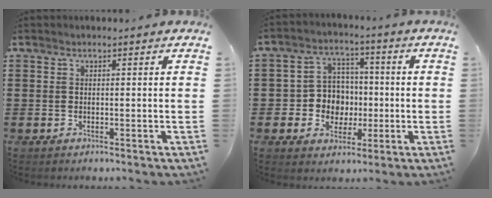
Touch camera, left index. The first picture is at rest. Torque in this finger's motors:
{"motor_torque": [1.27, 0.86, 0.21, 0.03]}